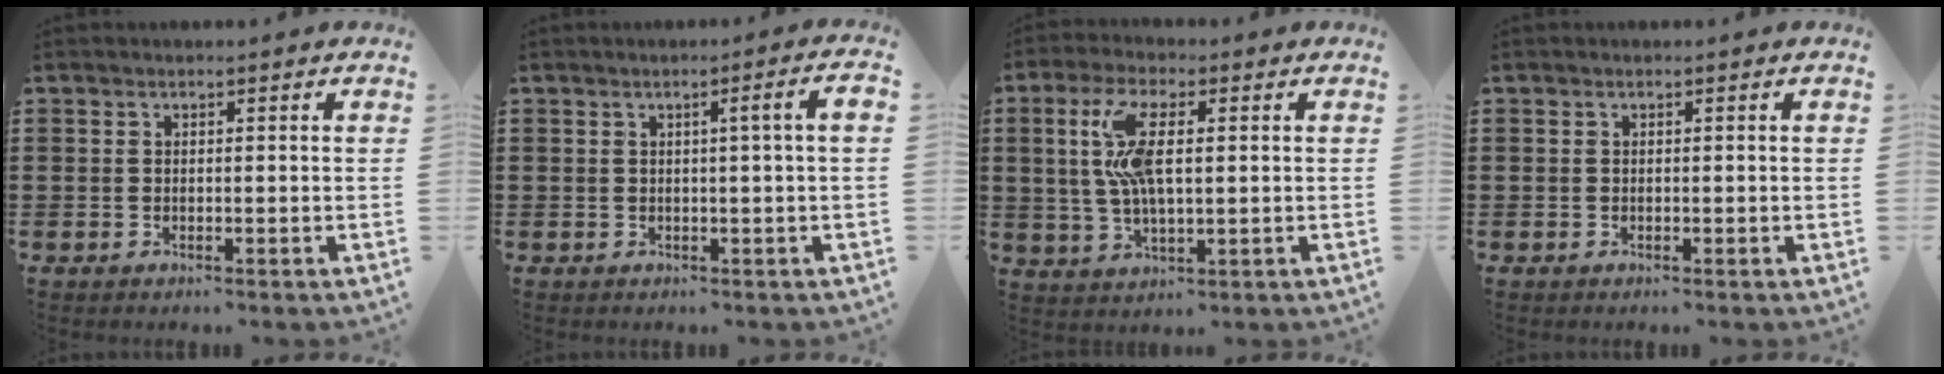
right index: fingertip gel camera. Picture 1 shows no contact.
{"total": 2.8, "force": [0.3, -0.5, 2.7], "torque": [-0.047, -0.005, 0.001]}
{"total": 9.0, "force": [1.5, 3.2, 8.3], "torque": [-0.191, 0.001, 0.016]}
{"total": 0.0}